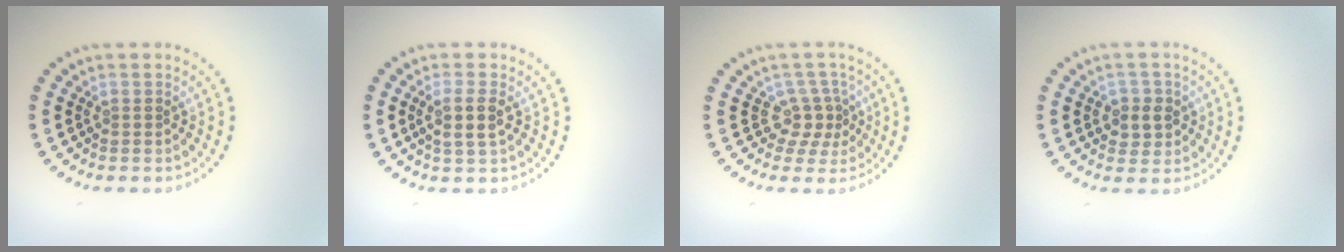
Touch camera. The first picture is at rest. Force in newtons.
{"total": 2.4, "press": 2.1, "slide": 1.0}
{"total": 2.4, "press": 1.7, "slide": 1.8}
{"total": 2.3, "press": 2.2, "slide": 0.7}